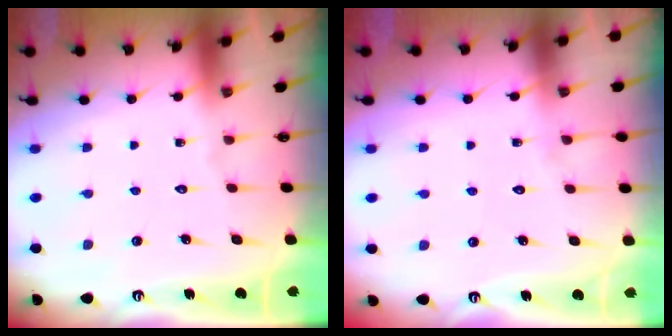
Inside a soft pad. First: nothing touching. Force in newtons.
{"total": 4.5, "press": 4.5, "slide": 0.5}